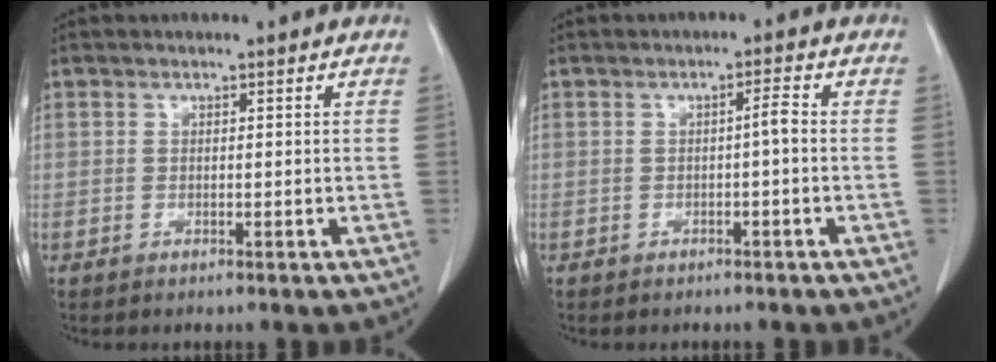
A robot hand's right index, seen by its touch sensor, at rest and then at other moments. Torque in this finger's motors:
{"motor_torque": [0.35, -0.16, 0.01, 0.04]}